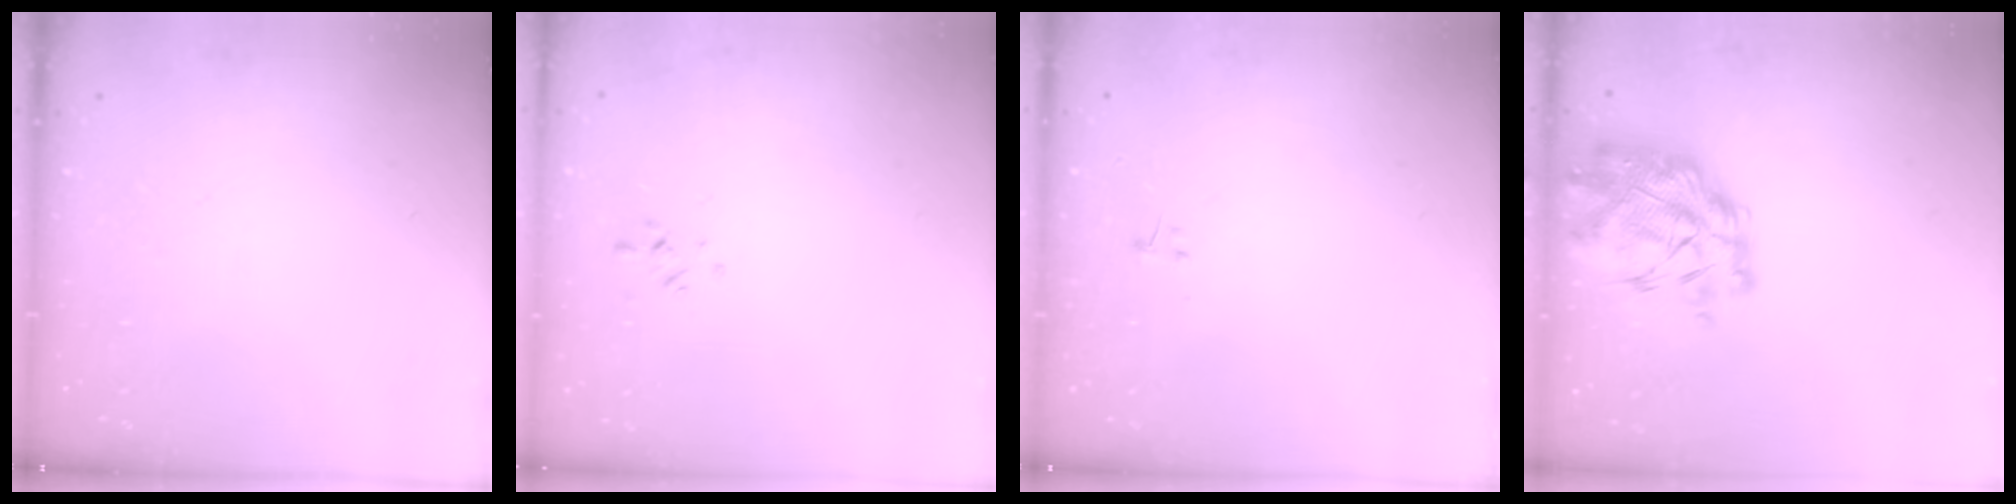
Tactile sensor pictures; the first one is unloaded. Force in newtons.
{"total": 0.6, "press": 0.4, "slide": 0.5}
{"total": 0.6, "press": 0.6, "slide": 0.3}
{"total": 11.8, "press": 10.9, "slide": 4.7}